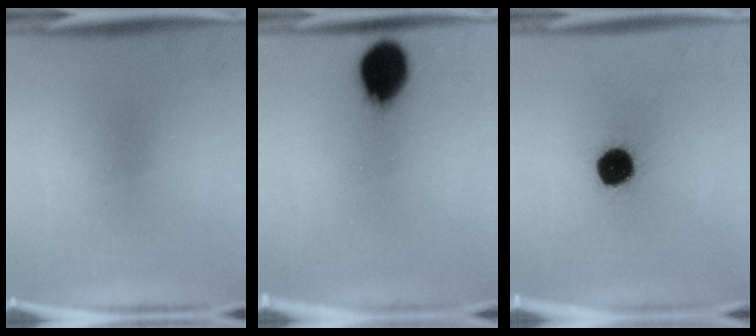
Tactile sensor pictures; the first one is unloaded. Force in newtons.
{"total": 12.9}
{"total": 11.4}